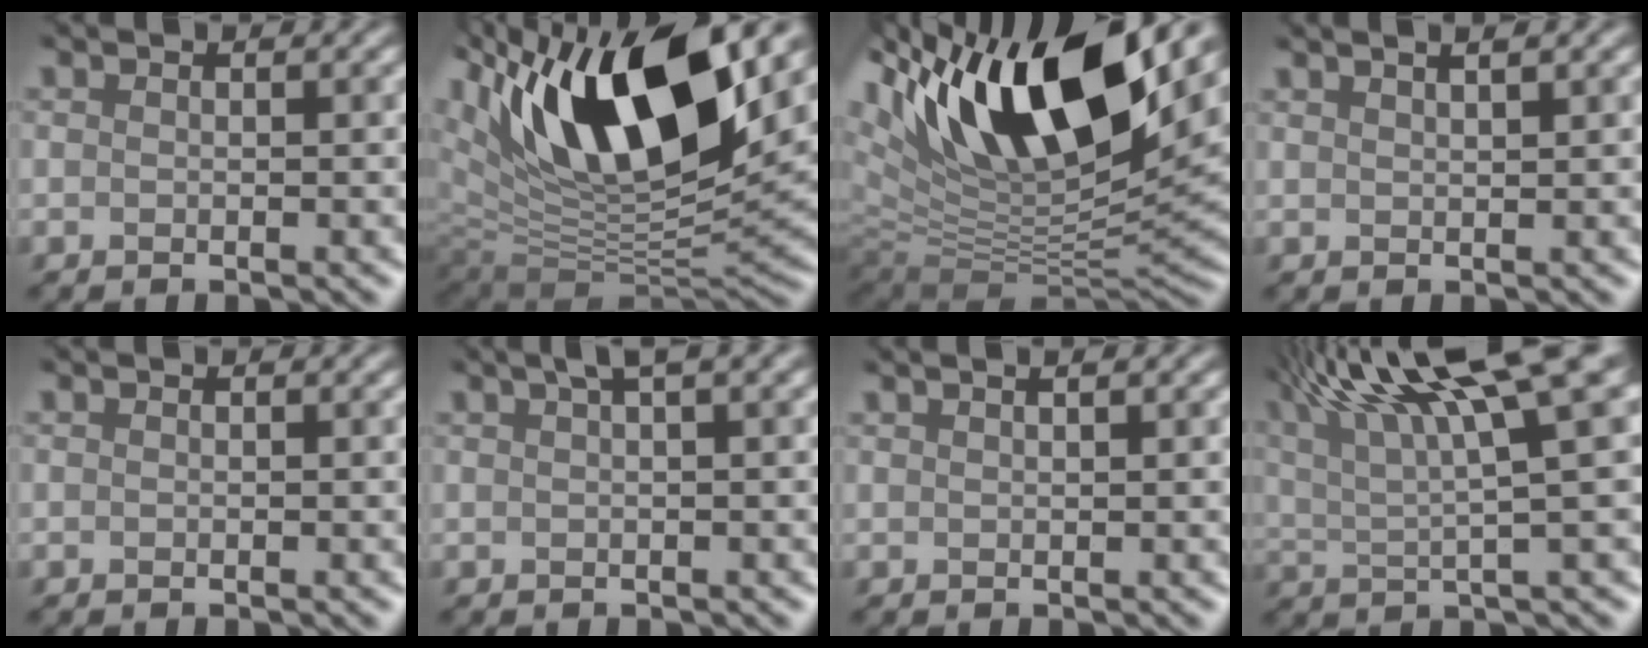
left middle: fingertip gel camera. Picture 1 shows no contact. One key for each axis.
{"total": 14.1, "fx": 7.1, "fy": 5.6, "fz": 10.8, "tx": -0.201, "ty": 0.003, "tz": 0.139}
{"total": 14.2, "fx": 6.6, "fy": 5.5, "fz": 11.3, "tx": -0.224, "ty": 0.009, "tz": 0.129}
{"total": 2.9, "fx": 2.1, "fy": 0.9, "fz": 1.7, "tx": -0.011, "ty": 0.030, "tz": 0.013}
{"total": 0.0}
{"total": 1.6, "fx": 0.8, "fy": -0.4, "fz": 1.4, "tx": -0.030, "ty": 0.008, "tz": 0.024}
{"total": 1.9, "fx": 1.3, "fy": 0.6, "fz": 1.2, "tx": -0.007, "ty": 0.019, "tz": 0.004}
{"total": 12.2, "fx": 6.9, "fy": 2.0, "fz": 9.9, "tx": -0.177, "ty": 0.017, "tz": 0.134}